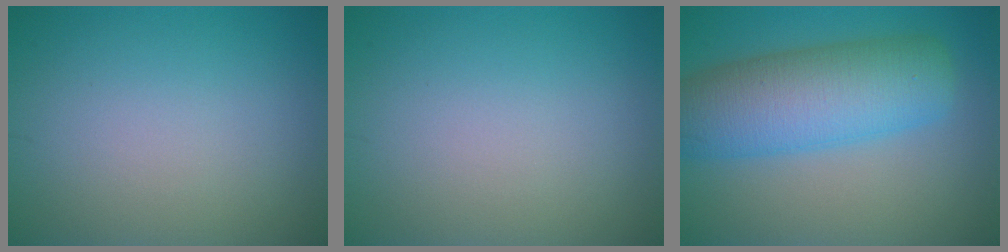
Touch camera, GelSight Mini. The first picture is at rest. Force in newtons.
{"total": 0.0}
{"total": 8.7, "press": 8.7, "slide": 0.3}